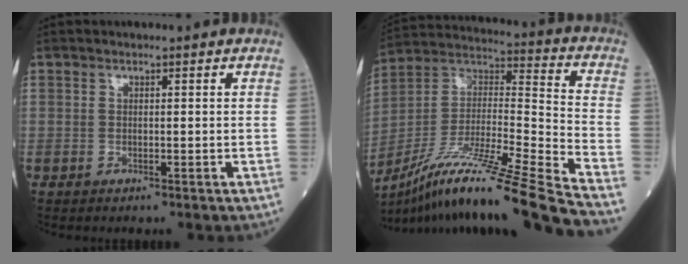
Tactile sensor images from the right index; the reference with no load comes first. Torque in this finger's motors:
{"motor_torque": [-0.40, -1.02, 0.14, 0.12]}